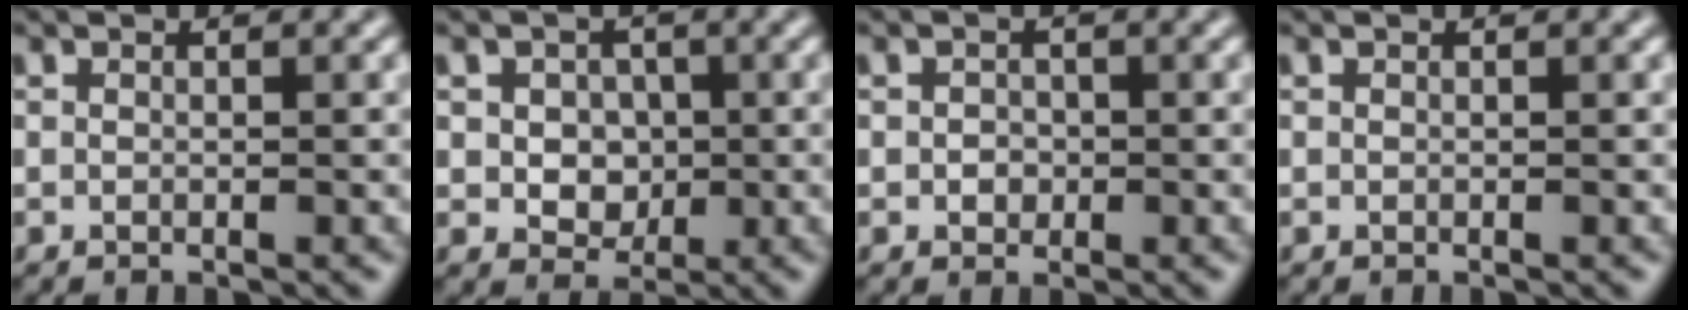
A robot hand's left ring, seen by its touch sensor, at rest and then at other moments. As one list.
[{"total": 3.0, "force": [0.1, 2.5, 1.7], "torque": [-0.022, -0.003, -0.004]}, {"total": 1.2, "force": [0.0, 1.1, 0.5], "torque": [-0.006, -0.003, -0.004]}, {"total": 0.0}]